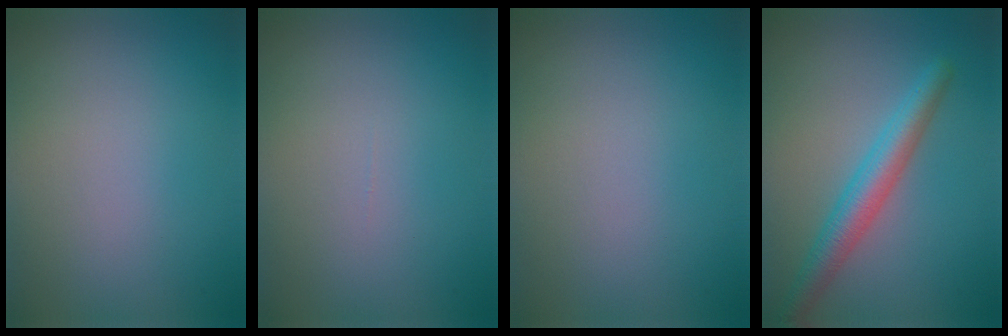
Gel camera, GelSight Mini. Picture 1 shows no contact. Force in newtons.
{"total": 0.0}
{"total": 0.0}
{"total": 3.9, "press": 3.9, "slide": 0.1}